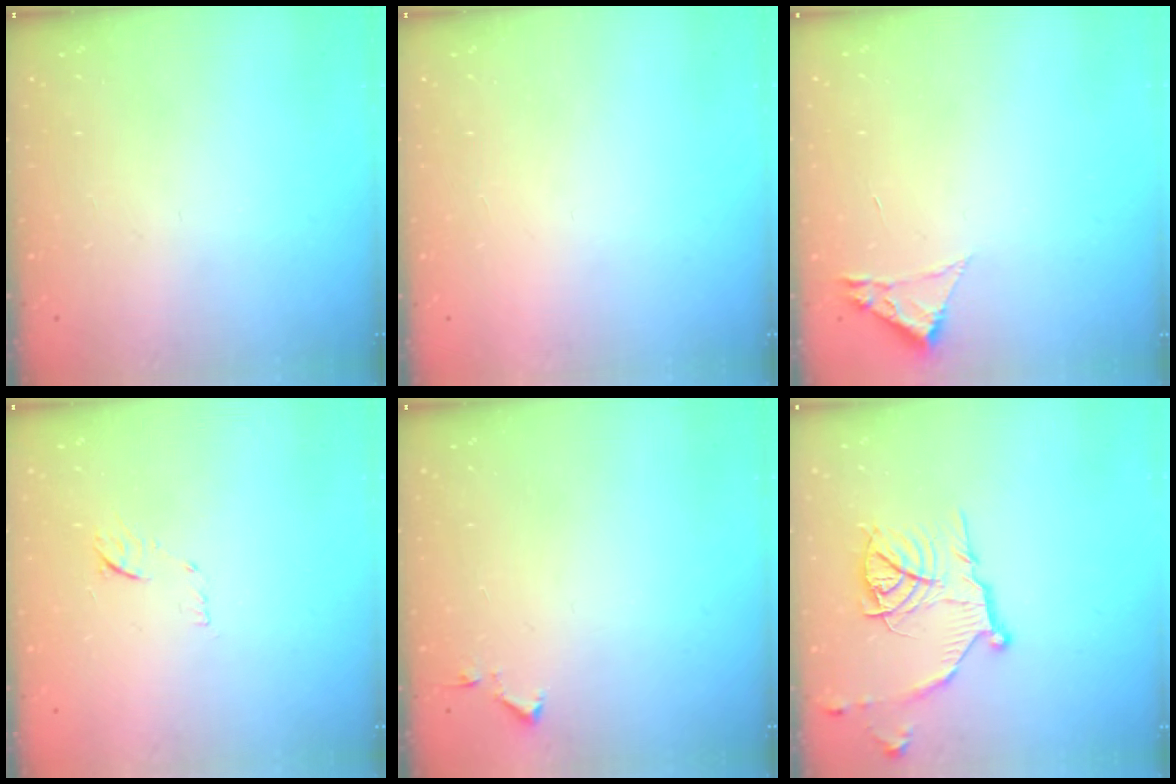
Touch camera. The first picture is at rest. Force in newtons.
{"total": 1.5, "press": 1.5, "slide": 0.1}
{"total": 1.8, "press": 1.8, "slide": 0.2}
{"total": 6.2, "press": 6.1, "slide": 0.7}
{"total": 3.1, "press": 3.1, "slide": 0.6}
{"total": 14.6, "press": 14.5, "slide": 1.3}